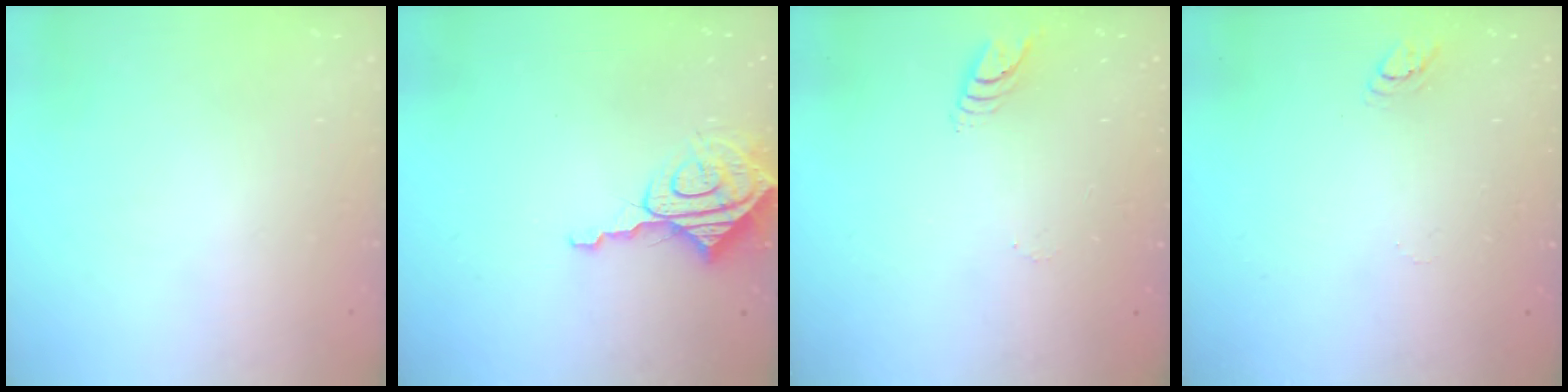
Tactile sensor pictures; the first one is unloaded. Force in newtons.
{"total": 9.5, "press": 9.5, "slide": 0.8}
{"total": 6.2, "press": 6.2, "slide": 0.6}
{"total": 3.2, "press": 3.2, "slide": 0.3}